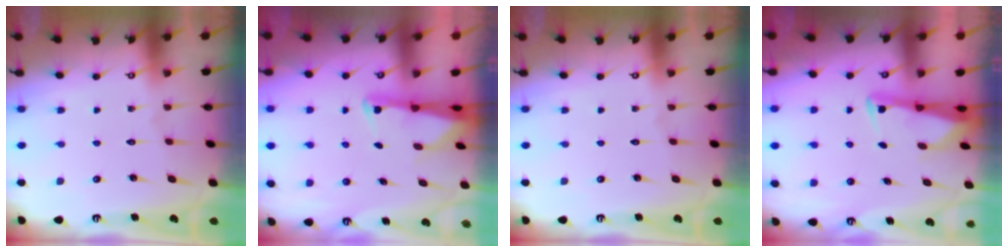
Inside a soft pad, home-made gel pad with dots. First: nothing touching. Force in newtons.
{"total": 2.6, "press": 2.6, "slide": 0.5}
{"total": 0.0}
{"total": 2.5, "press": 2.5, "slide": 0.5}